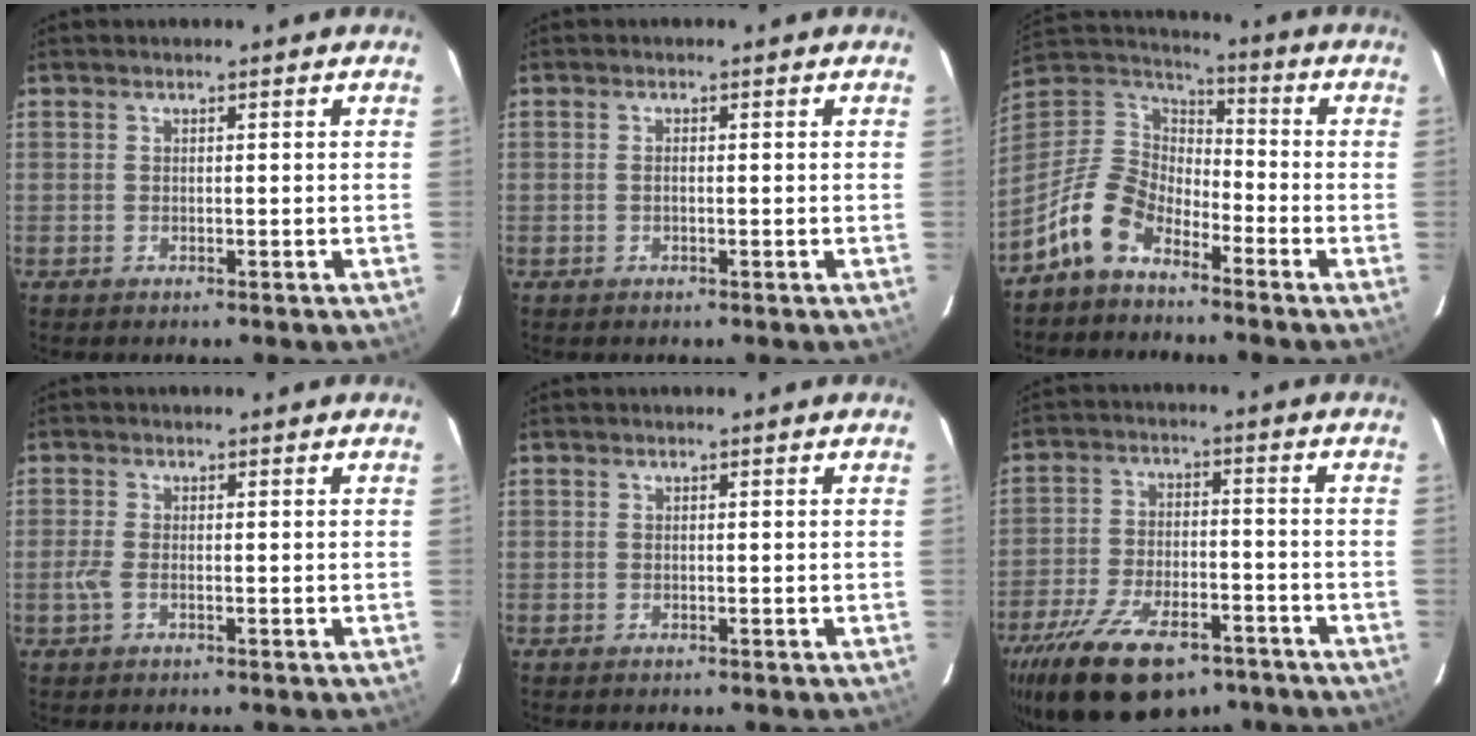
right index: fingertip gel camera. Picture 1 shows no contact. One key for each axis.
{"total": 0.9, "fx": -0.1, "fy": 0.3, "fz": 0.8, "tx": -0.018, "ty": 0.002, "tz": -0.005}
{"total": 11.8, "fx": -7.3, "fy": 6.6, "fz": 6.5, "tx": -0.142, "ty": 0.021, "tz": -0.150}
{"total": 2.5, "fx": -0.7, "fy": 0.9, "fz": 2.2, "tx": -0.051, "ty": -0.002, "tz": -0.015}
{"total": 0.0}
{"total": 20.4, "fx": -13.9, "fy": 9.3, "fz": 11.7, "tx": -0.242, "ty": -0.028, "tz": -0.220}